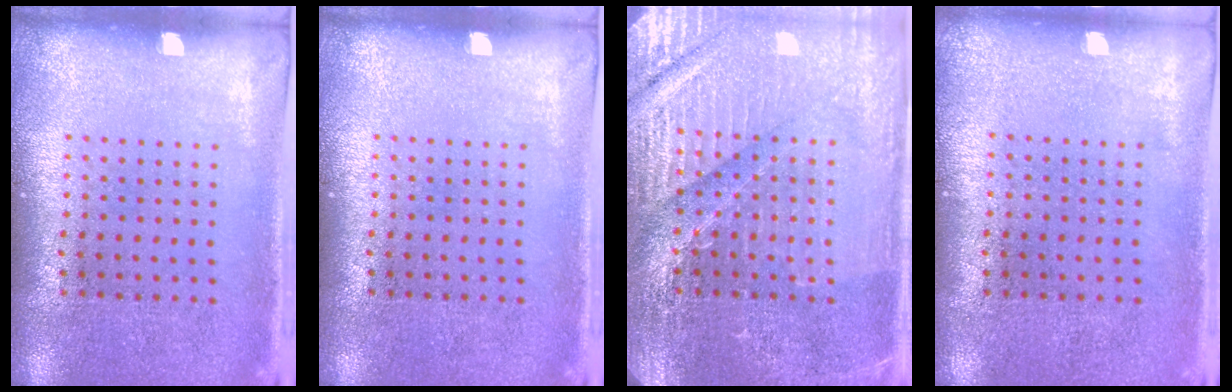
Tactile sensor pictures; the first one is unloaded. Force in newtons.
{"total": 0.0}
{"total": 4.3, "press": 4.1, "slide": 1.1}
{"total": 0.0}